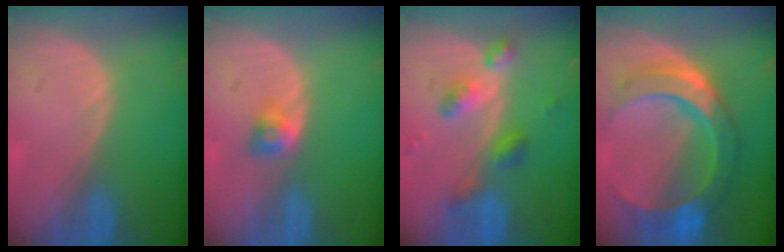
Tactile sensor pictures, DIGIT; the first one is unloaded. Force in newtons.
{"total": 2.6, "press": 2.3, "slide": 1.2}
{"total": 6.2, "press": 5.4, "slide": 3.0}
{"total": 10.8, "press": 10.7, "slide": 1.1}